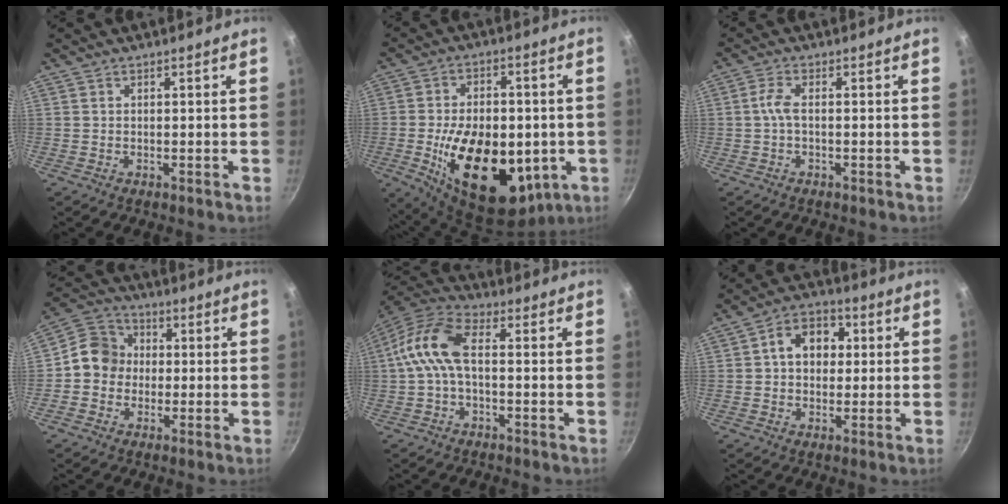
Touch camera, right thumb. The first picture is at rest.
{"total": 24.4, "force": [-4.4, 14.5, 19.1], "torque": [-0.289, -0.002, -0.053]}
{"total": 2.9, "force": [-0.4, 0.9, 2.7], "torque": [-0.071, 0.008, -0.012]}
{"total": 8.8, "force": [-0.5, 7.9, 3.7], "torque": [-0.029, 0.023, -0.032]}
{"total": 10.5, "force": [-0.3, 5.3, 9.0], "torque": [-0.189, 0.036, -0.024]}
{"total": 9.0, "force": [1.3, 6.8, 5.7], "torque": [-0.051, 0.016, 0.008]}